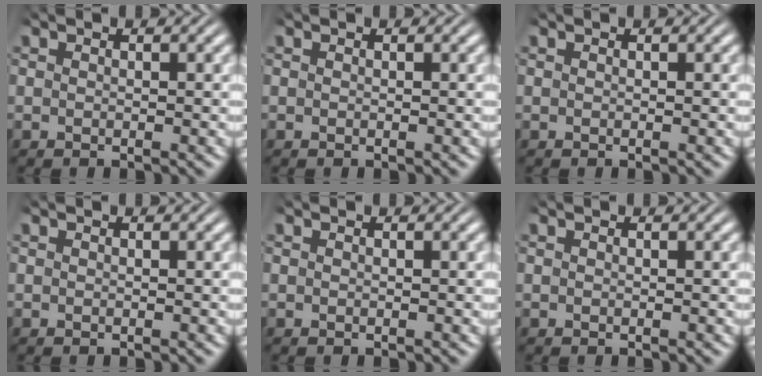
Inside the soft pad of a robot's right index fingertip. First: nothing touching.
{"total": 0.0}
{"total": 0.0}
{"total": 0.0}
{"total": 0.0}
{"total": 0.0}